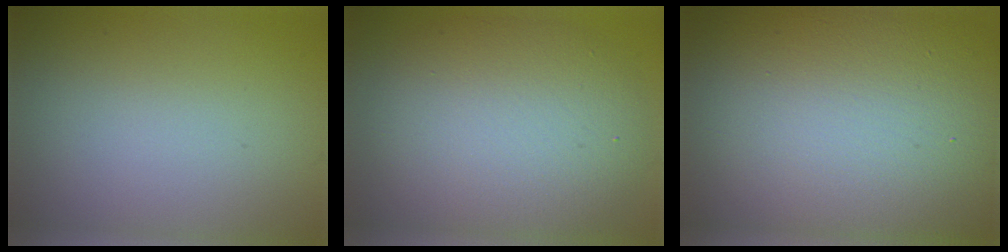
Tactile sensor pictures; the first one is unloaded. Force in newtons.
{"total": 9.0, "press": 9.0, "slide": 1.0}
{"total": 21.1, "press": 21.1, "slide": 0.8}